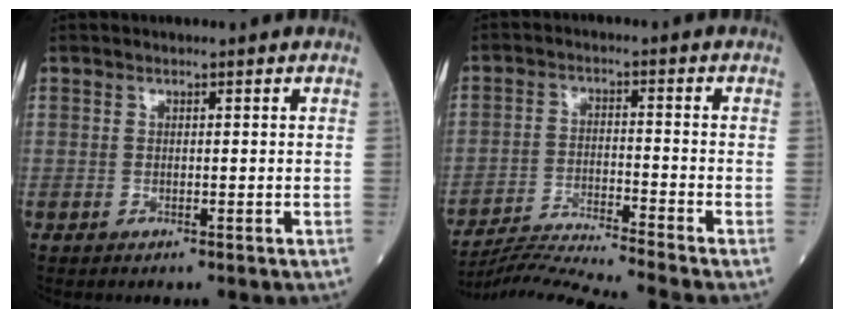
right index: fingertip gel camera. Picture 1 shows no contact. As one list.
[{"total": 11.3, "force": [-10.5, -3.3, 2.9], "torque": [-0.037, -0.016, -0.181]}]